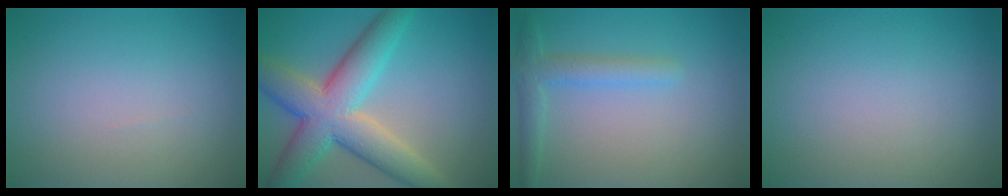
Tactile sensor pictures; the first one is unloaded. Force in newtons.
{"total": 9.0, "press": 9.0, "slide": 0.3}
{"total": 2.6, "press": 2.6, "slide": 0.2}
{"total": 0.0}